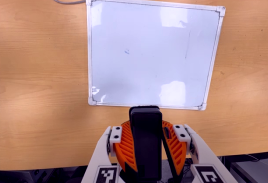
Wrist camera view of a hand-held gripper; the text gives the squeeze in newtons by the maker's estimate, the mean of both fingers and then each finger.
{"total": 11.2, "left": 10.2, "right": 12.2}